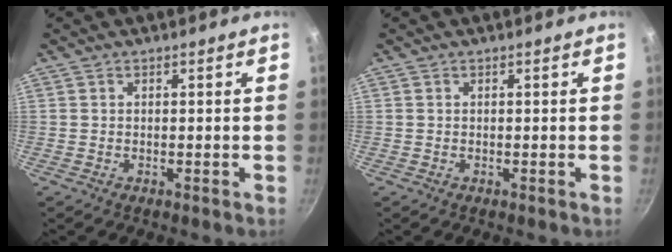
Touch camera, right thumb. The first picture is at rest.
{"total": 0.0}